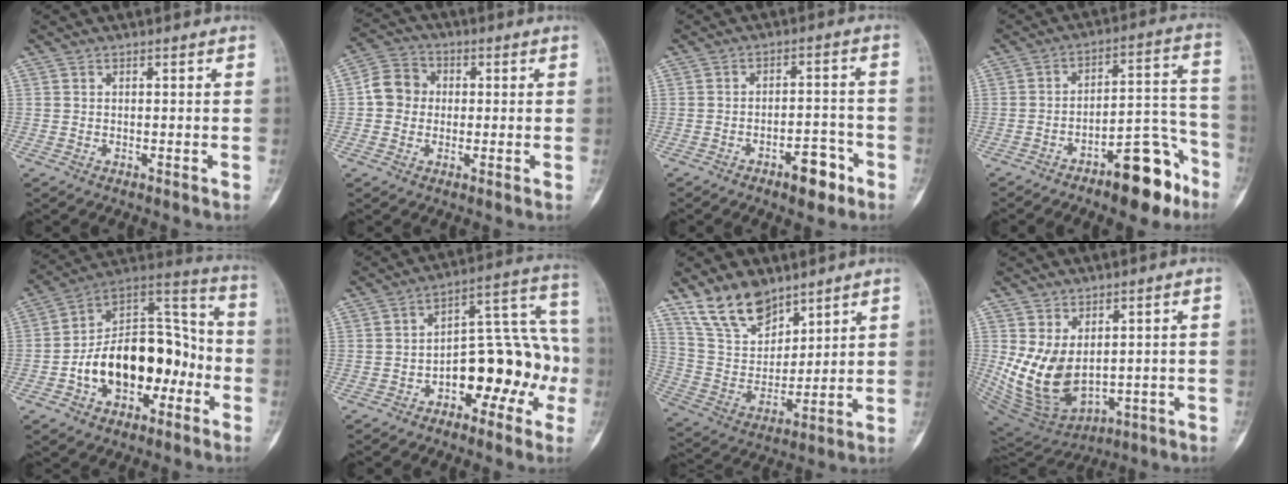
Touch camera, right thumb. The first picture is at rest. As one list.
[{"total": 6.7, "force": [0.0, 6.0, 2.9], "torque": [-0.034, 0.017, -0.014]}, {"total": 6.7, "force": [-3.9, 3.0, 4.6], "torque": [-0.053, 0.033, -0.055]}, {"total": 14.0, "force": [-8.8, 5.3, 9.5], "torque": [-0.104, 0.086, -0.134]}, {"total": 20.9, "force": [-5.3, 13.1, 15.4], "torque": [-0.203, 0.071, -0.083]}, {"total": 16.0, "force": [-4.8, 9.0, 12.3], "torque": [-0.128, 0.071, -0.068]}, {"total": 13.3, "force": [9.9, 6.8, 5.6], "torque": [-0.080, -0.052, 0.203]}, {"total": 12.5, "force": [1.4, 8.2, 9.2], "torque": [-0.149, -0.022, 0.057]}]